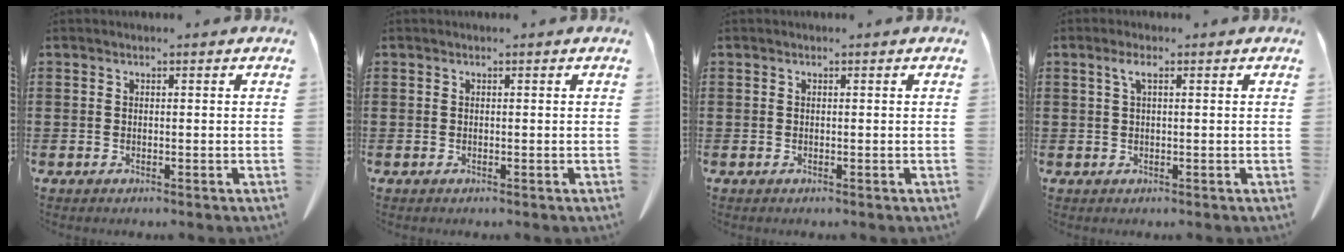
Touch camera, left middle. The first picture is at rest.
{"total": 0.0}
{"total": 0.0}
{"total": 2.0, "force": [0.6, 0.5, 1.9], "torque": [-0.039, 0.005, 0.010]}